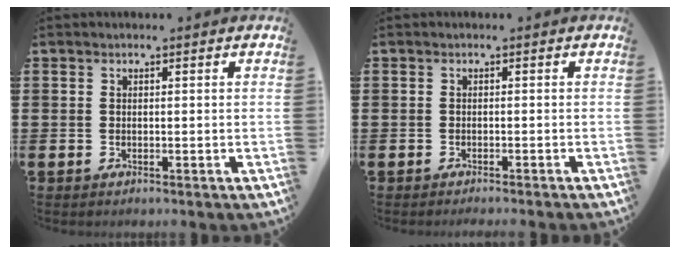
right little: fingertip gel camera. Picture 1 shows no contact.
{"total": 0.6, "force": [-0.5, -0.2, 0.1], "torque": [-0.001, -0.001, -0.011]}